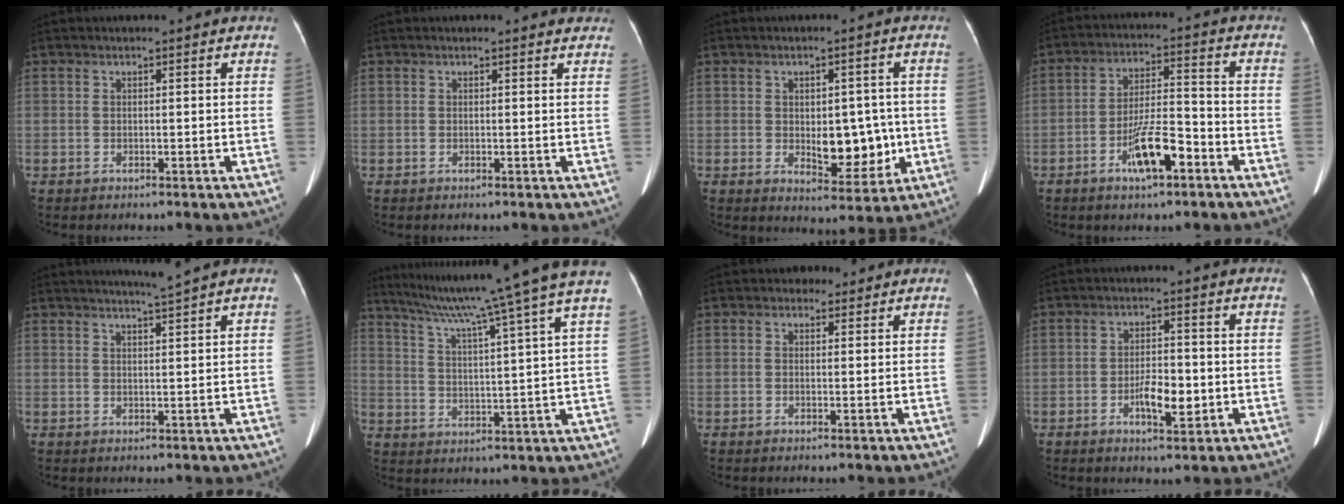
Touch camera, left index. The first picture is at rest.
{"total": 1.2, "force": [1.1, 0.5, 0.2], "torque": [-0.006, -0.004, -0.003]}
{"total": 7.9, "force": [-0.7, 4.2, 6.6], "torque": [-0.087, 0.002, 0.003]}
{"total": 8.7, "force": [-4.5, 2.1, 7.2], "torque": [-0.140, 0.003, -0.077]}
{"total": 2.5, "force": [2.1, -1.1, 0.8], "torque": [-0.012, -0.010, 0.039]}
{"total": 18.2, "force": [14.9, -2.8, 10.1], "torque": [-0.165, -0.019, 0.202]}
{"total": 1.9, "force": [0.9, 1.6, 0.2], "torque": [0.001, 0.009, 0.008]}
{"total": 5.4, "force": [-1.6, 2.0, 4.8], "torque": [-0.088, 0.000, -0.022]}